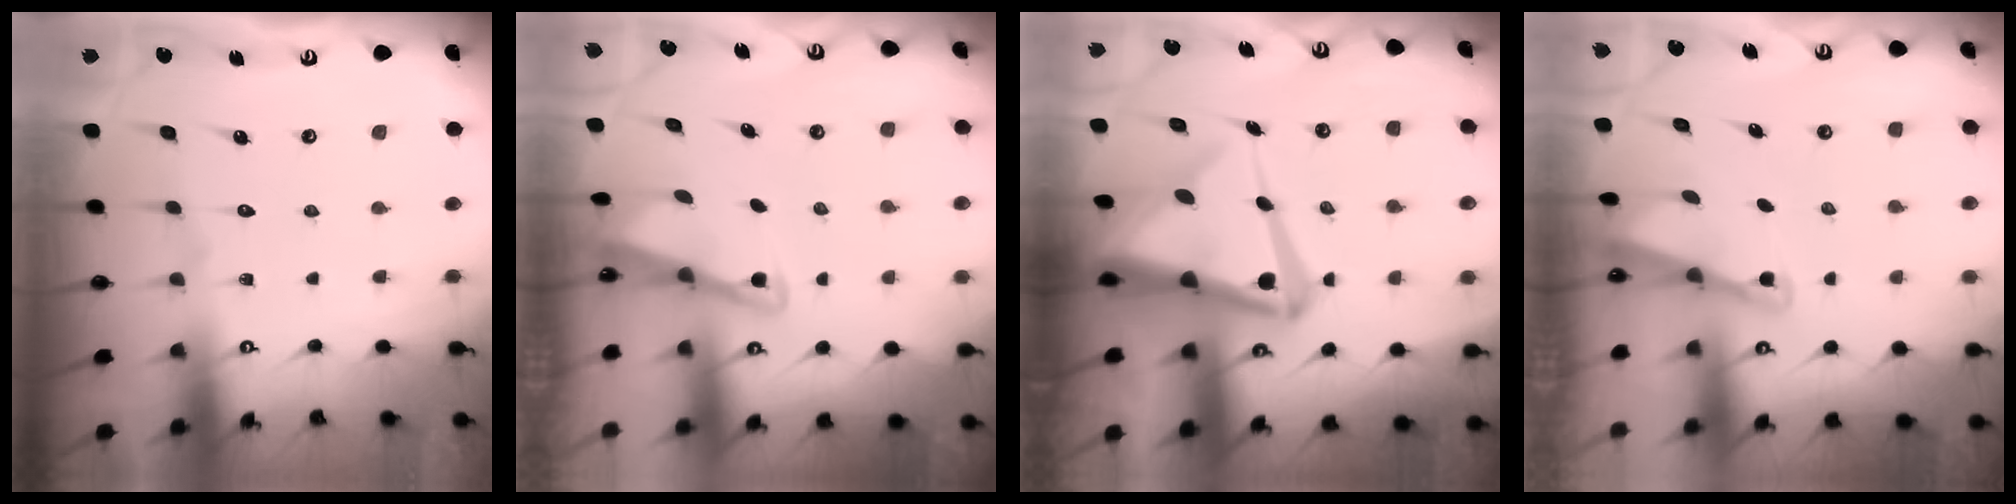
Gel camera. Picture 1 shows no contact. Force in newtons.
{"total": 2.8, "press": 2.8, "slide": 0.4}
{"total": 13.7, "press": 13.6, "slide": 2.1}
{"total": 2.1, "press": 2.0, "slide": 0.3}